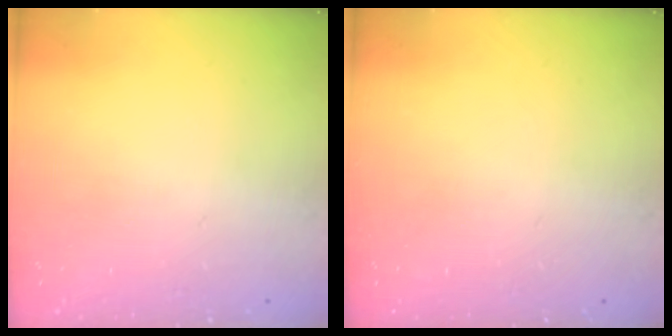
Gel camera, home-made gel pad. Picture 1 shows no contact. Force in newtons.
{"total": 0.0}